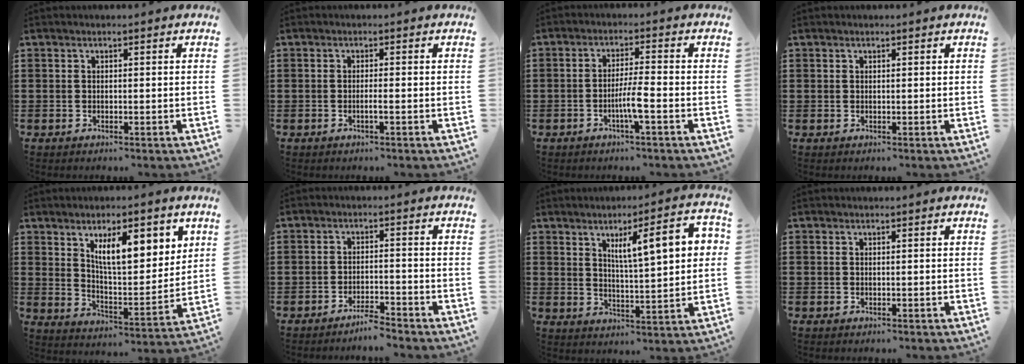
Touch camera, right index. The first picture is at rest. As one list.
[{"total": 1.3, "force": [-0.6, -0.1, 1.1], "torque": [-0.019, -0.004, -0.010]}, {"total": 4.4, "force": [-1.7, 0.0, 4.1], "torque": [-0.080, -0.007, -0.034]}, {"total": 0.5, "force": [0.3, 0.4, 0.0], "torque": [-0.001, 0.003, 0.006]}, {"total": 10.4, "force": [5.5, 3.6, 8.0], "torque": [-0.137, -0.010, 0.090]}, {"total": 2.9, "force": [-2.9, -0.1, 0.3], "torque": [-0.013, -0.001, -0.058]}, {"total": 9.5, "force": [3.6, 2.1, 8.5], "torque": [-0.143, -0.003, 0.054]}, {"total": 0.0}]